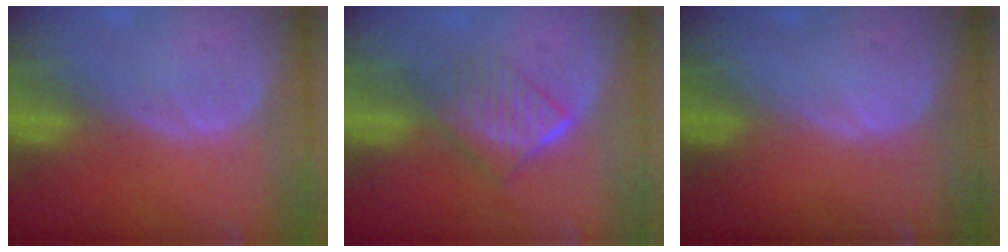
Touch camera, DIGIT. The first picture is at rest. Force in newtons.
{"total": 6.6, "press": 5.9, "slide": 3.0}
{"total": 0.6, "press": 0.1, "slide": 0.6}